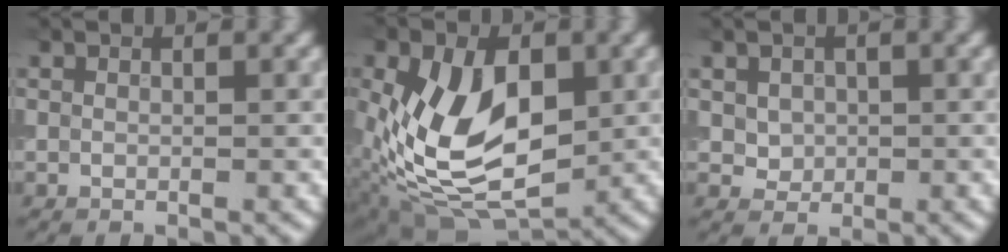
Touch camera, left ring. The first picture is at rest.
{"total": 10.7, "force": [-0.9, 6.5, 8.5], "torque": [-0.175, -0.010, -0.018]}
{"total": 1.9, "force": [0.3, 1.7, 0.8], "torque": [-0.016, -0.003, 0.012]}